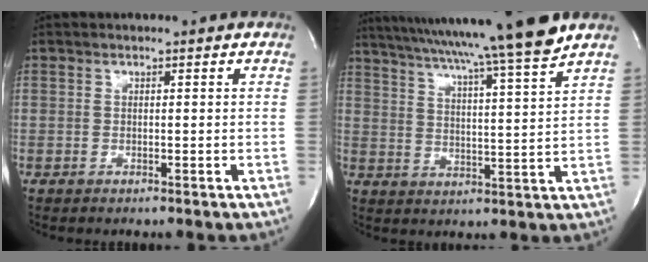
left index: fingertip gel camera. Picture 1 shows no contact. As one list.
[{"total": 18.6, "force": [15.9, -2.0, 9.5], "torque": [-0.164, -0.022, 0.227]}]